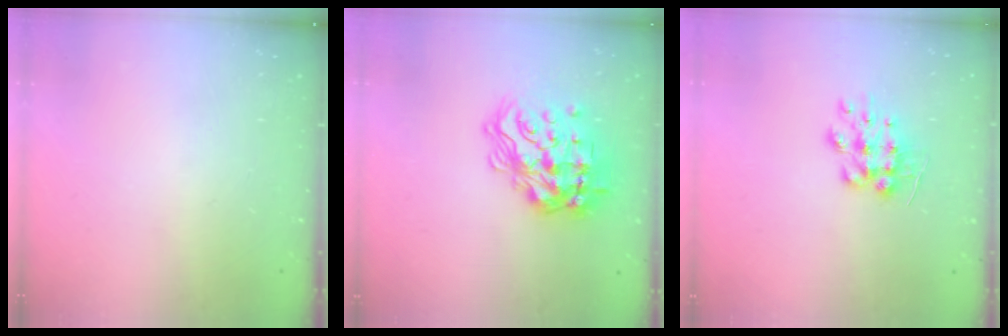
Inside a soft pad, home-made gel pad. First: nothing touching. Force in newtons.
{"total": 22.8, "press": 22.7, "slide": 2.4}
{"total": 9.3, "press": 9.3, "slide": 0.1}